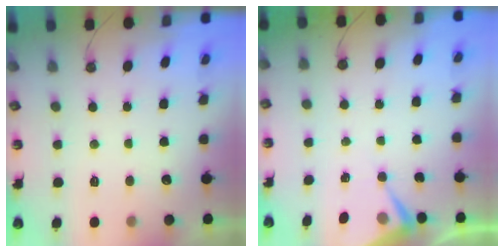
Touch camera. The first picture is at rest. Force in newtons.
{"total": 5.3, "press": 5.3, "slide": 0.6}